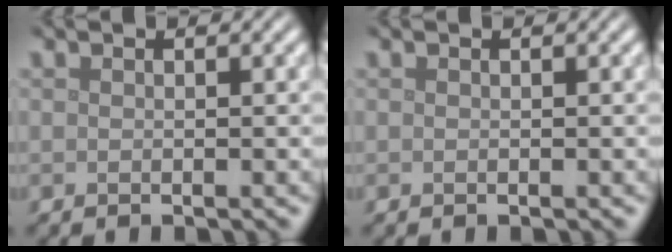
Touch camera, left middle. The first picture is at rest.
{"total": 0.0}